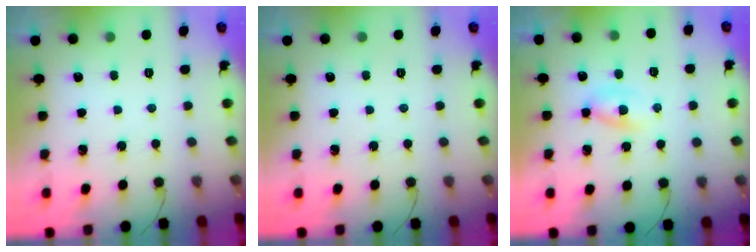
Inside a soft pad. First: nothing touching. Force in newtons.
{"total": 0.0}
{"total": 2.7, "press": 2.5, "slide": 1.1}